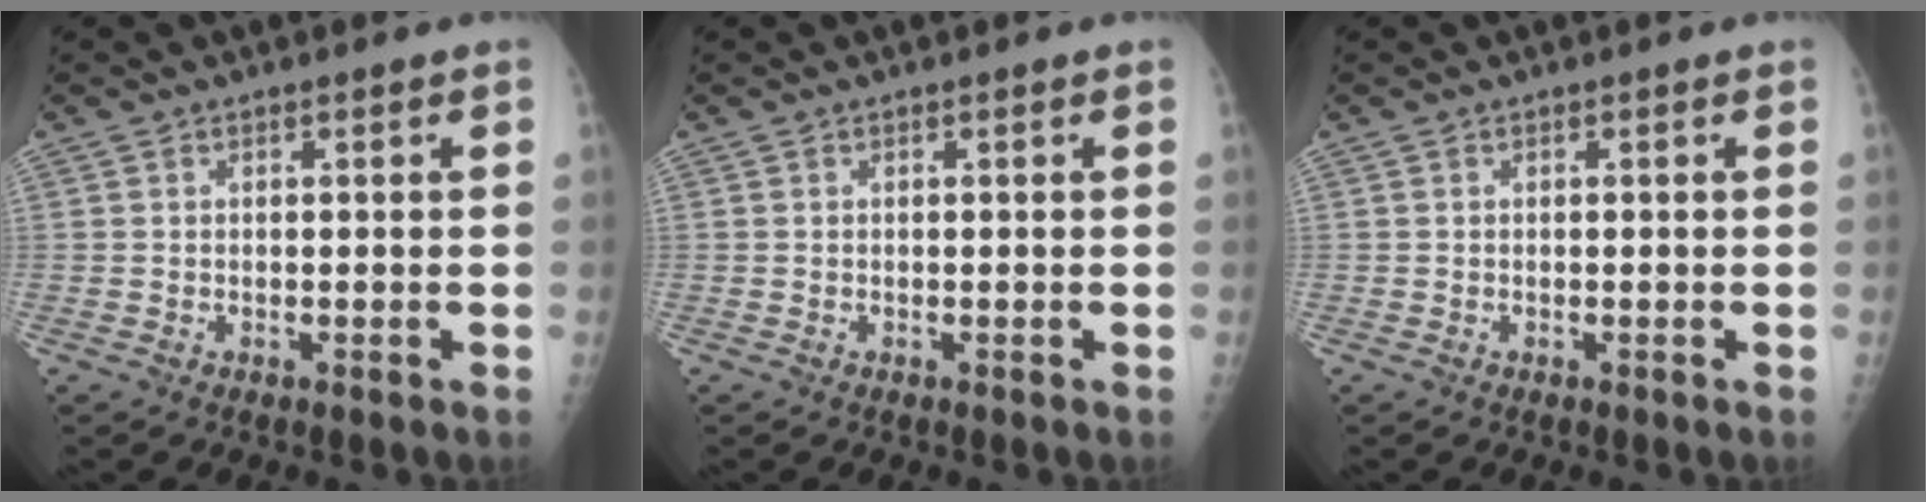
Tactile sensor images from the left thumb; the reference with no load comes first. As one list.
[{"total": 0.0}, {"total": 0.0}]